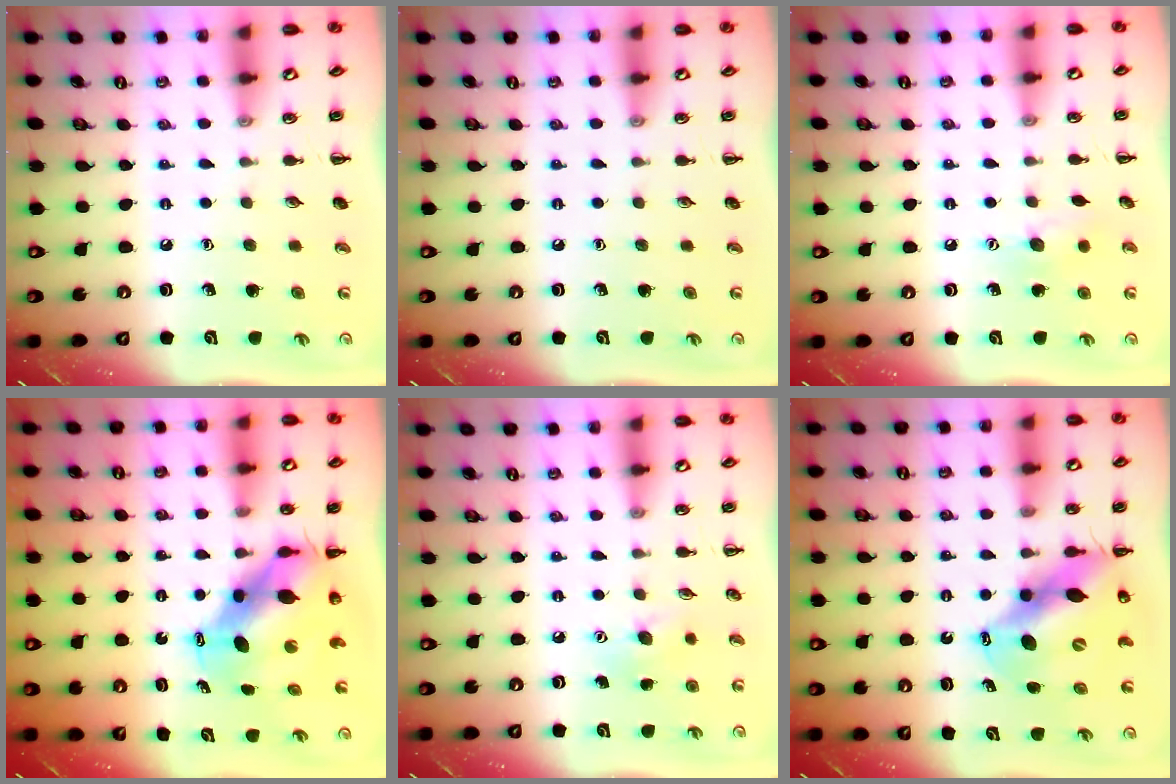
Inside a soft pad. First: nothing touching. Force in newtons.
{"total": 0.0}
{"total": 8.3, "press": 8.2, "slide": 1.3}
{"total": 8.5, "press": 8.3, "slide": 1.7}
{"total": 6.5, "press": 6.4, "slide": 1.6}
{"total": 12.9, "press": 12.4, "slide": 3.5}